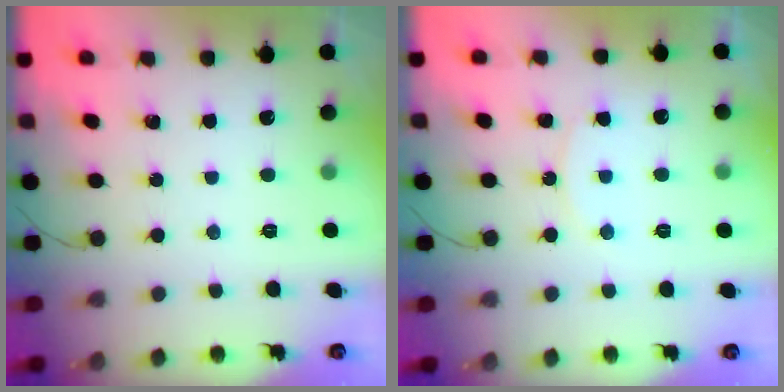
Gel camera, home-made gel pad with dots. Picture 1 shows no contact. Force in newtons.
{"total": 5.9, "press": 5.9, "slide": 0.3}